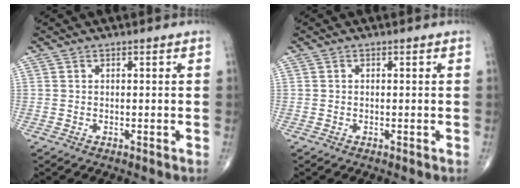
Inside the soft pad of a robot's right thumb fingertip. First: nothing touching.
{"total": 0.0}